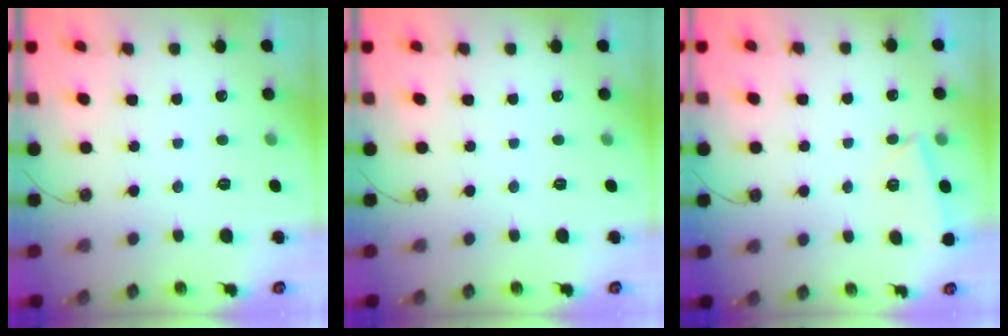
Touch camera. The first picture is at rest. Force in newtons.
{"total": 0.0}
{"total": 4.1, "press": 3.3, "slide": 2.5}